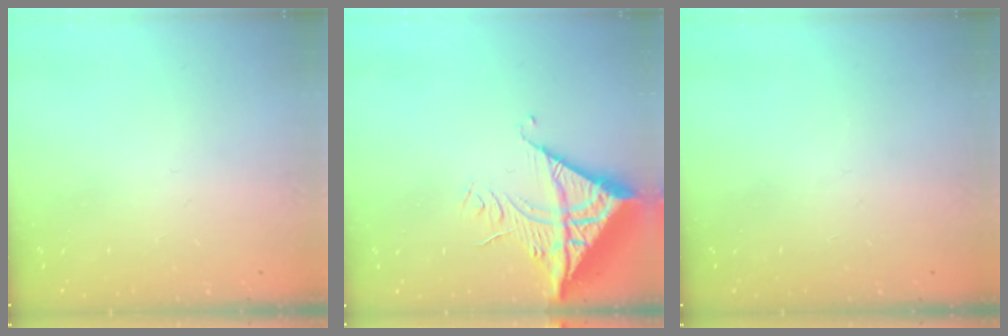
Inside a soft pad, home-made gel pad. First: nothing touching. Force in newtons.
{"total": 15.7, "press": 15.6, "slide": 1.8}
{"total": 0.0}